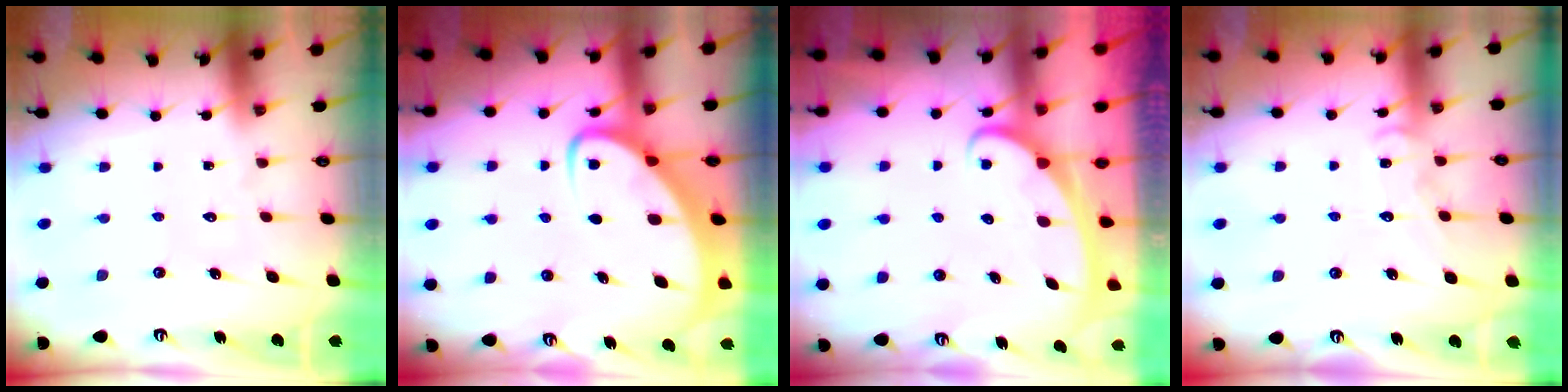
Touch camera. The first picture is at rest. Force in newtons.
{"total": 4.5, "press": 4.5, "slide": 0.4}
{"total": 2.5, "press": 2.5, "slide": 0.3}
{"total": 9.7, "press": 9.7, "slide": 0.7}